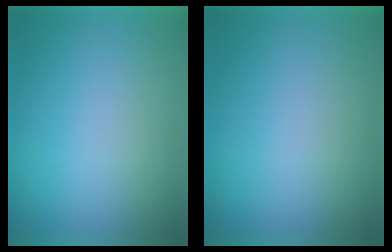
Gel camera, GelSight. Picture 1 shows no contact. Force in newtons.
{"total": 0.0}